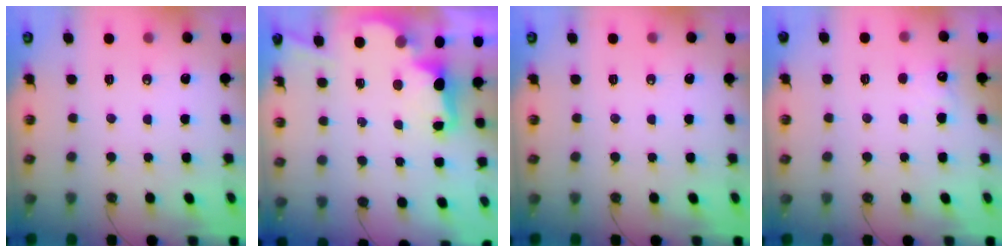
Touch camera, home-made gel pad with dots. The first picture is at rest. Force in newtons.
{"total": 2.7, "press": 2.5, "slide": 0.8}
{"total": 0.0}
{"total": 5.5, "press": 5.4, "slide": 1.1}